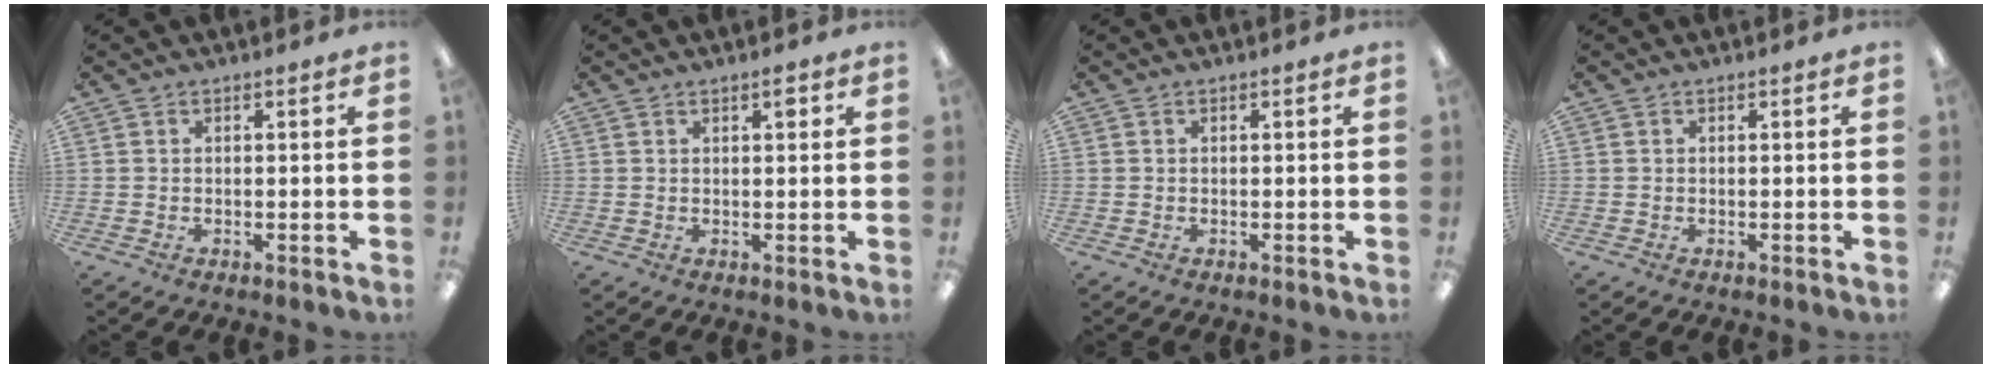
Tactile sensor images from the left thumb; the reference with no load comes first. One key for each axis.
{"total": 1.9, "fx": 1.2, "fy": 0.6, "fz": 1.3, "tx": -0.012, "ty": -0.005, "tz": 0.017}
{"total": 0.0}
{"total": 0.0}